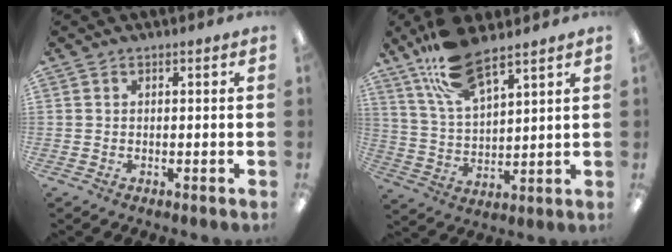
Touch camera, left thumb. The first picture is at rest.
{"total": 14.5, "force": [10.6, 4.9, 8.6], "torque": [-0.174, -0.038, 0.192]}